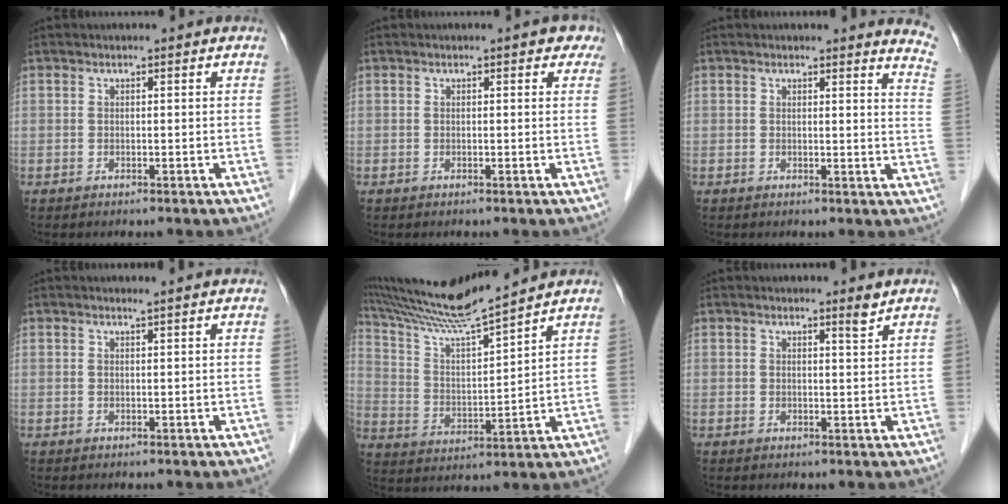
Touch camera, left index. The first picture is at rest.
{"total": 2.0, "force": [1.0, 1.0, 1.4], "torque": [-0.007, 0.009, 0.007]}
{"total": 5.3, "force": [5.1, -0.1, 1.5], "torque": [-0.015, -0.046, 0.022]}
{"total": 0.8, "force": [0.7, -0.3, 0.3], "torque": [-0.013, -0.003, 0.016]}
{"total": 12.7, "force": [11.8, -2.0, 4.4], "torque": [-0.093, 0.000, 0.219]}
{"total": 1.3, "force": [1.1, -0.3, 0.6], "torque": [-0.016, -0.008, 0.019]}